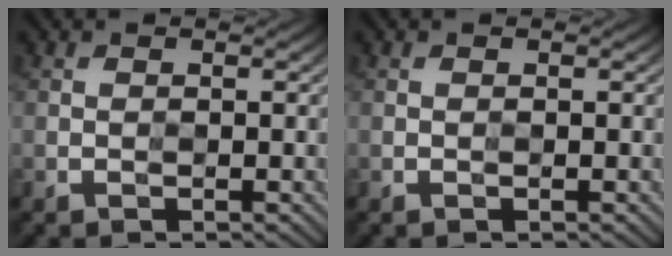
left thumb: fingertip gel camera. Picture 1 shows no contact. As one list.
[{"total": 0.0}]